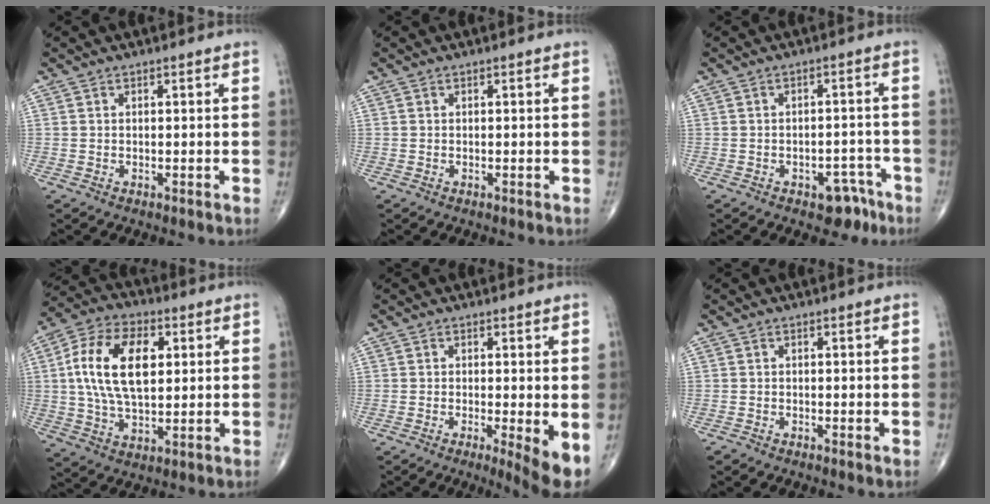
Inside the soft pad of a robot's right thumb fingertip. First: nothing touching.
{"total": 0.0}
{"total": 5.4, "force": [-3.4, 3.3, 2.6], "torque": [-0.009, 0.032, -0.039]}
{"total": 16.3, "force": [3.1, 9.1, 13.2], "torque": [-0.237, 0.008, 0.051]}
{"total": 5.9, "force": [-1.3, 1.0, 5.7], "torque": [-0.091, -0.019, -0.025]}
{"total": 0.6, "force": [-0.5, 0.1, 0.3], "torque": [-0.011, -0.004, -0.015]}